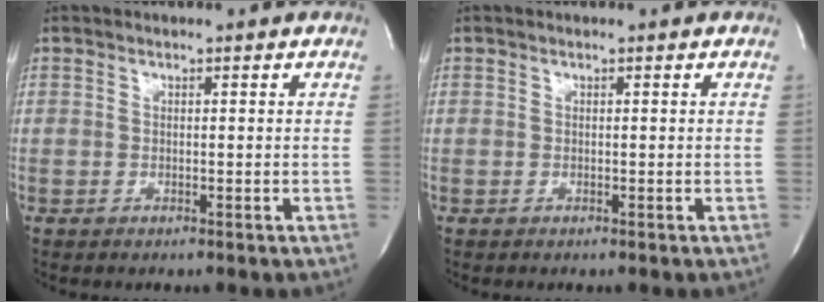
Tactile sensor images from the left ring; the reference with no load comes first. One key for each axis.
{"total": 0.0}